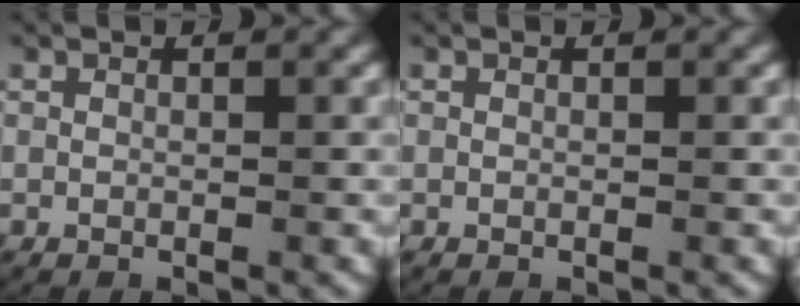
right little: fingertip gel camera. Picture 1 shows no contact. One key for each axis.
{"total": 0.0}